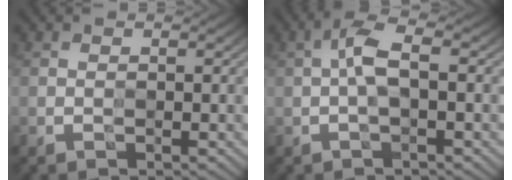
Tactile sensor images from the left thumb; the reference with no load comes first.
{"total": 3.5, "force": [0.1, 1.0, 3.4], "torque": [-0.076, 0.014, -0.007]}